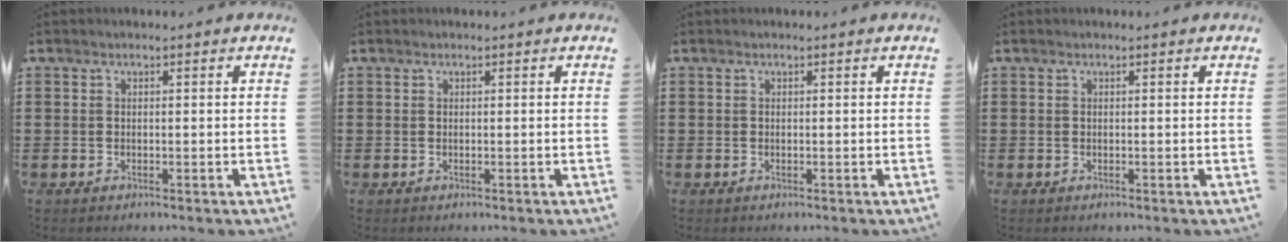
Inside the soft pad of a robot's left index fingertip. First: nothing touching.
{"total": 0.0}
{"total": 0.0}
{"total": 0.0}